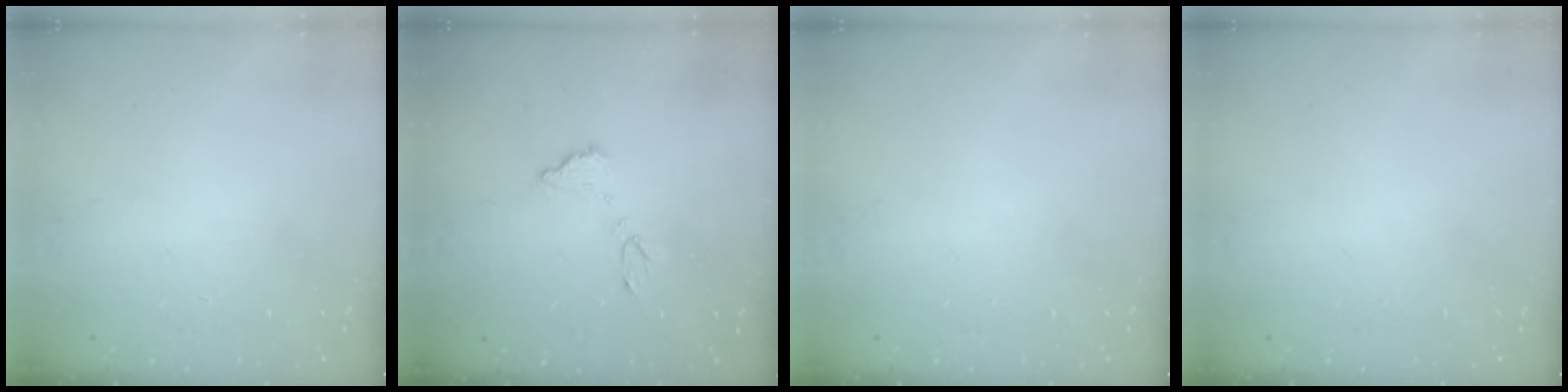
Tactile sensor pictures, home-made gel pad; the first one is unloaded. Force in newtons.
{"total": 8.8, "press": 8.8, "slide": 0.6}
{"total": 0.0}
{"total": 0.0}